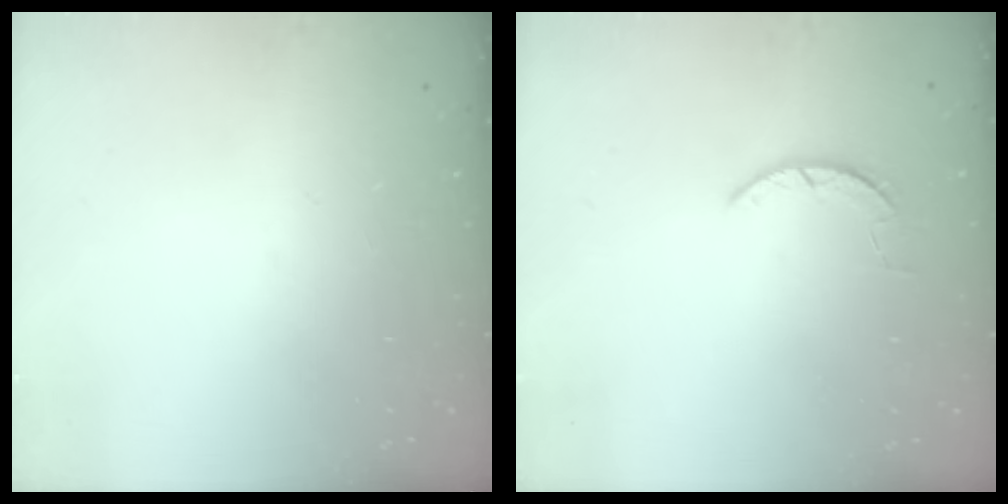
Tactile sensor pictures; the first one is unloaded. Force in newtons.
{"total": 1.6, "press": 1.6, "slide": 0.3}